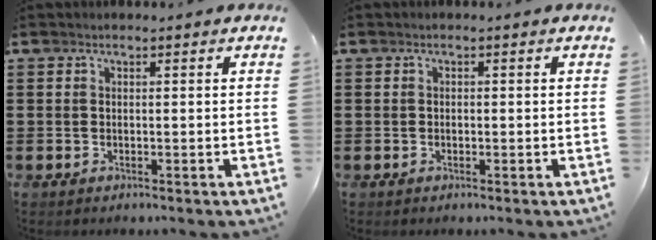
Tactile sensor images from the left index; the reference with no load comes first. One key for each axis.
{"total": 0.5, "fx": -0.2, "fy": 0.4, "fz": 0.4, "tx": -0.009, "ty": 0.000, "tz": -0.004}